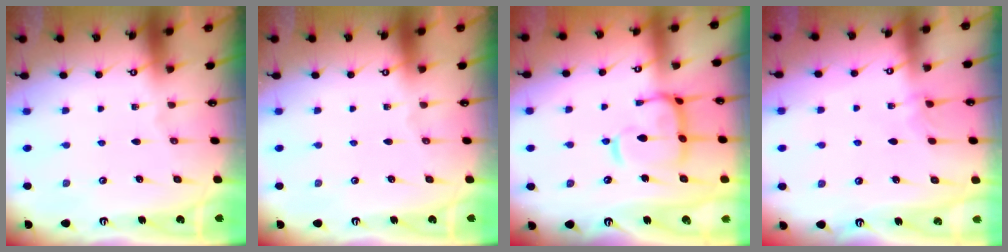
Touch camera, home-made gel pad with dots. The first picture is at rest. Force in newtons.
{"total": 0.0}
{"total": 10.0, "press": 9.9, "slide": 1.0}
{"total": 2.6, "press": 2.6, "slide": 0.3}